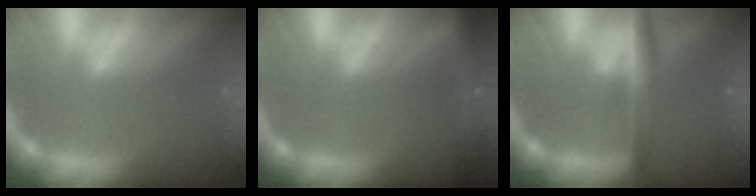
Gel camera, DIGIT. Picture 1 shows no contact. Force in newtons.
{"total": 6.4}
{"total": 3.9}